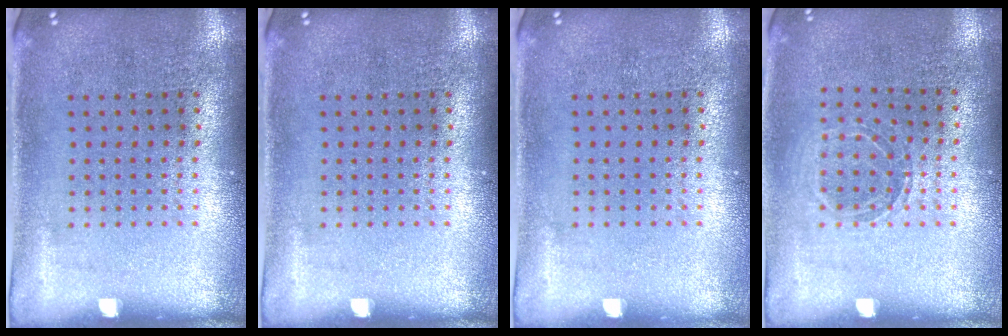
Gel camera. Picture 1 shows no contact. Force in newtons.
{"total": 0.0}
{"total": 0.0}
{"total": 1.0, "press": 1.0, "slide": 0.2}